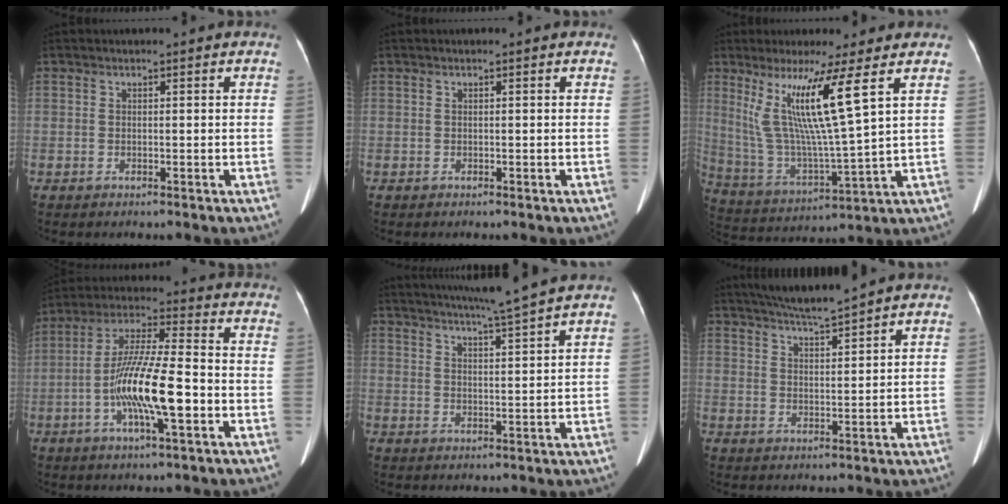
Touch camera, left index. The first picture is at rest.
{"total": 0.0}
{"total": 13.0, "force": [5.6, -1.3, 11.6], "torque": [-0.236, -0.022, 0.113]}
{"total": 14.0, "force": [-3.8, 1.9, 13.3], "torque": [-0.256, 0.002, -0.069]}
{"total": 8.8, "force": [7.7, -2.1, 3.7], "torque": [-0.062, -0.007, 0.115]}
{"total": 5.9, "force": [5.3, -1.2, 2.4], "torque": [-0.044, 0.000, 0.098]}